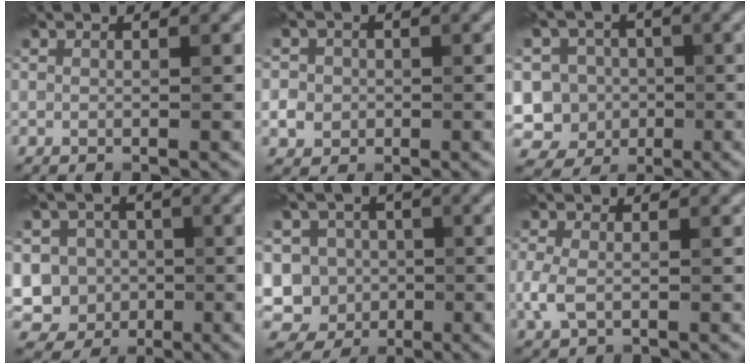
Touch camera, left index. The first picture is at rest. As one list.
[{"total": 3.5, "force": [0.0, 3.3, 1.0], "torque": [0.002, 0.015, -0.014]}, {"total": 9.2, "force": [-1.6, 8.7, 2.5], "torque": [-0.053, 0.025, -0.060]}, {"total": 10.0, "force": [-1.1, 9.5, 3.0], "torque": [-0.072, 0.024, -0.052]}, {"total": 9.8, "force": [-0.9, 9.3, 2.8], "torque": [-0.067, 0.029, -0.050]}, {"total": 2.5, "force": [-0.4, 1.7, 1.8], "torque": [-0.046, -0.001, -0.010]}]